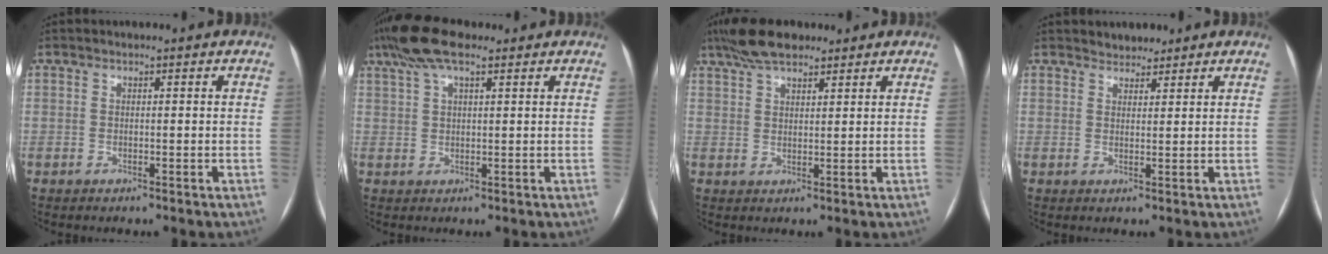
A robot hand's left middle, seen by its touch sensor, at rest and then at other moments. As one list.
[{"total": 8.5, "force": [5.8, 2.5, 5.7], "torque": [-0.119, 0.037, 0.104]}, {"total": 7.7, "force": [5.9, 2.6, 4.2], "torque": [-0.082, 0.026, 0.106]}, {"total": 2.5, "force": [2.2, 1.2, 0.1], "torque": [-0.004, 0.009, 0.034]}]